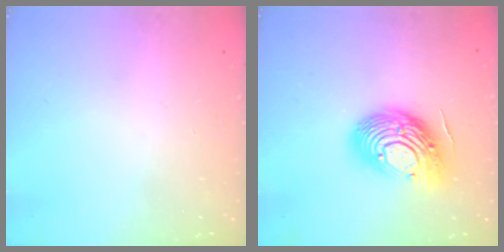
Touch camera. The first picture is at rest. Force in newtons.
{"total": 16.9, "press": 16.9, "slide": 1.2}